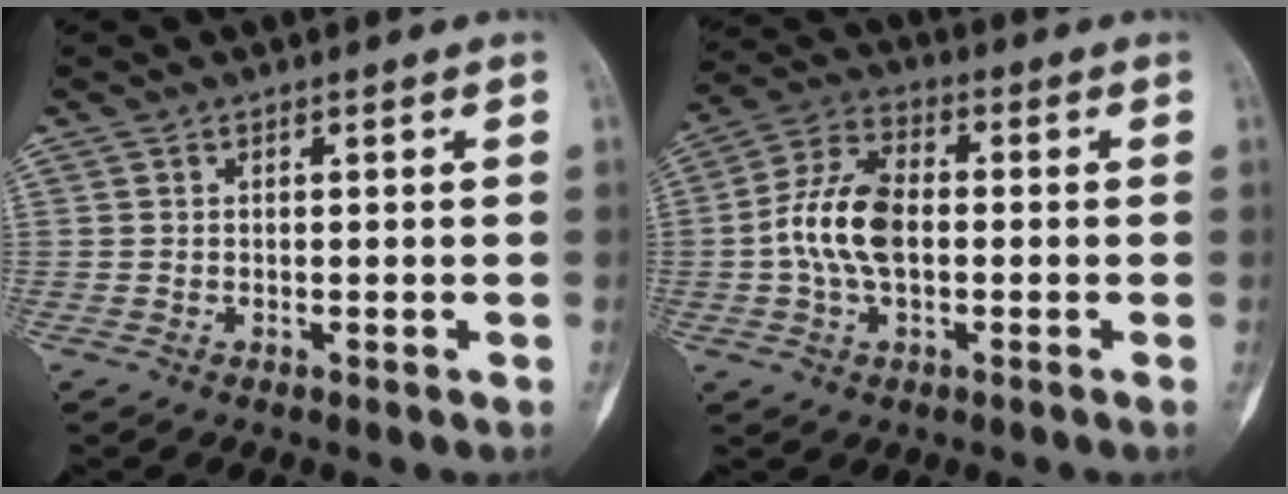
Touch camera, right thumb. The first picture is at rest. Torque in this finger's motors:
{"motor_torque": [0.53, 0.51, 0.11, -0.04, 0.08]}